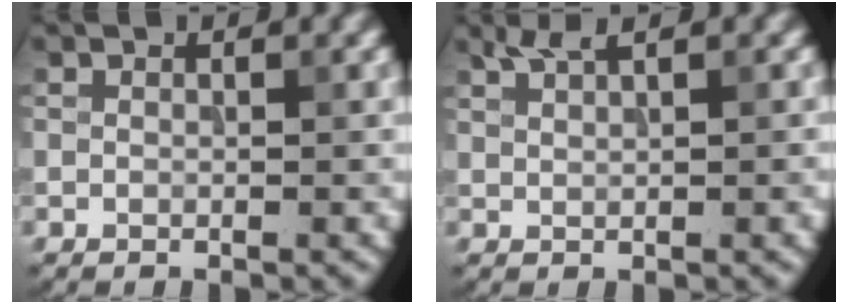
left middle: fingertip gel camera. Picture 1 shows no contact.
{"total": 2.2, "force": [1.5, 0.4, 1.6], "torque": [-0.025, 0.003, 0.033]}